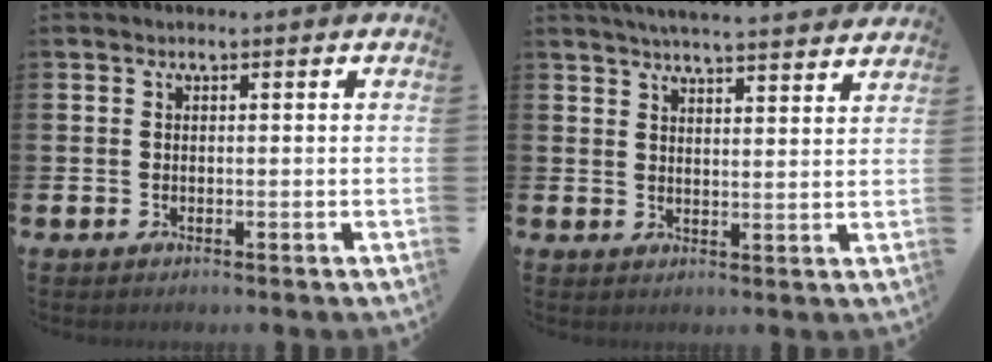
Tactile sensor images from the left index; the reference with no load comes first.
{"total": 4.8, "force": [4.7, -0.6, 0.7], "torque": [-0.024, -0.027, 0.083]}